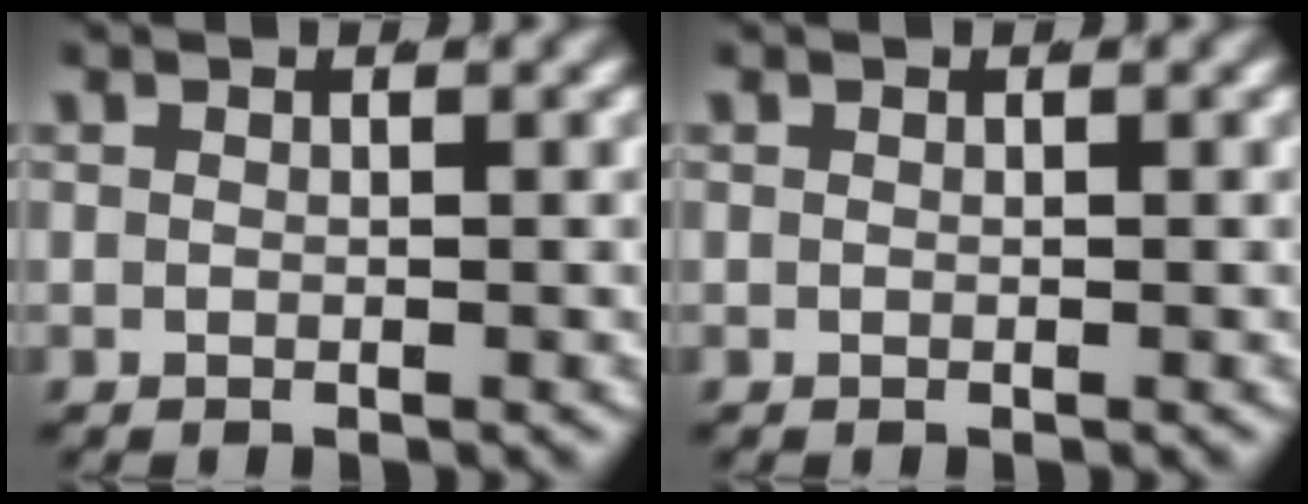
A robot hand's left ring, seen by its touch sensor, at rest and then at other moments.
{"total": 0.0}